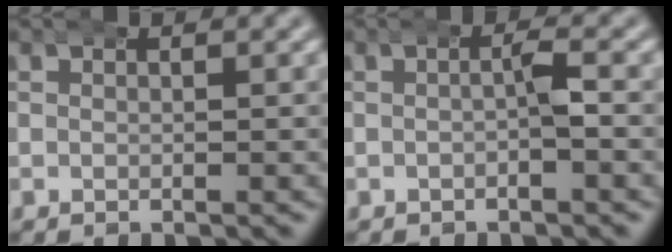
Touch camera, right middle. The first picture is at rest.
{"total": 1.8, "force": [0.3, 0.5, 1.7], "torque": [-0.020, 0.009, -0.001]}